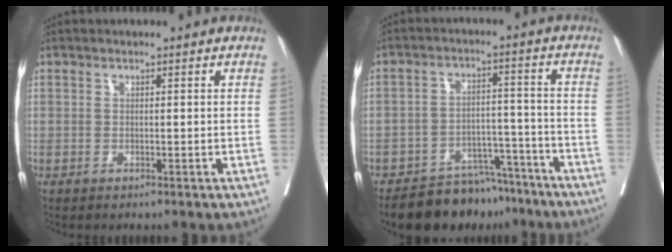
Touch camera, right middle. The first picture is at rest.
{"total": 11.4, "force": [-10.0, 4.4, 3.3], "torque": [-0.032, 0.020, -0.152]}